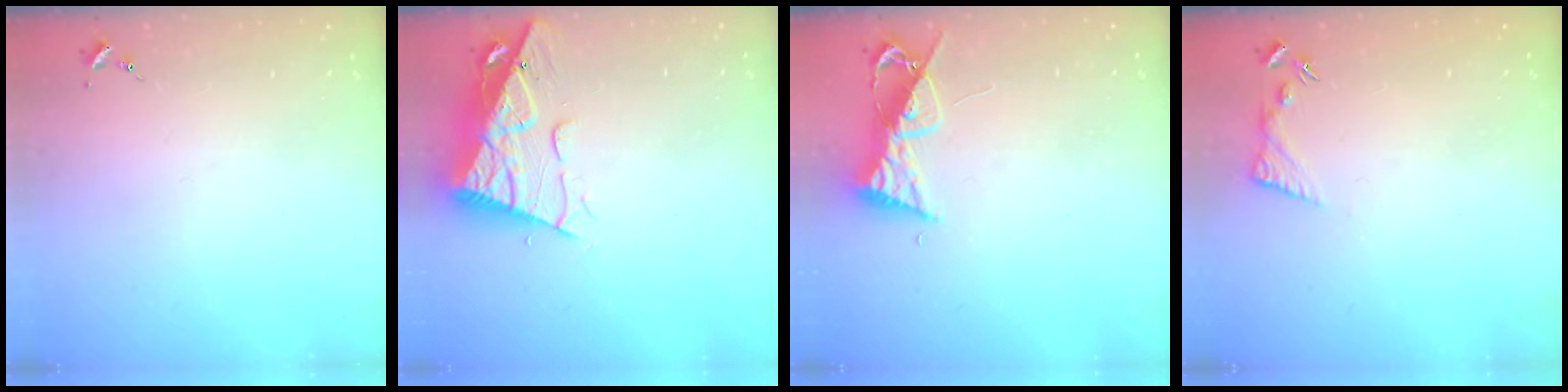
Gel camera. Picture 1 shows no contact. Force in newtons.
{"total": 11.7, "press": 11.6, "slide": 1.4}
{"total": 9.2, "press": 9.2, "slide": 0.5}
{"total": 6.4, "press": 6.3, "slide": 0.7}